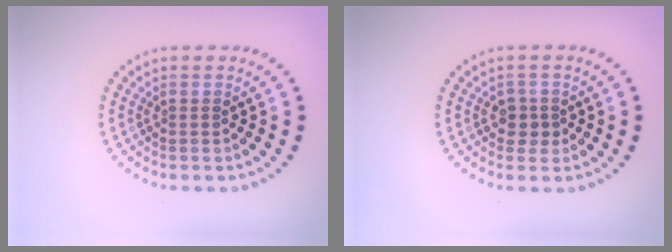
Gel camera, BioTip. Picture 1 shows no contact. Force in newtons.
{"total": 1.7, "press": 1.5, "slide": 0.7}